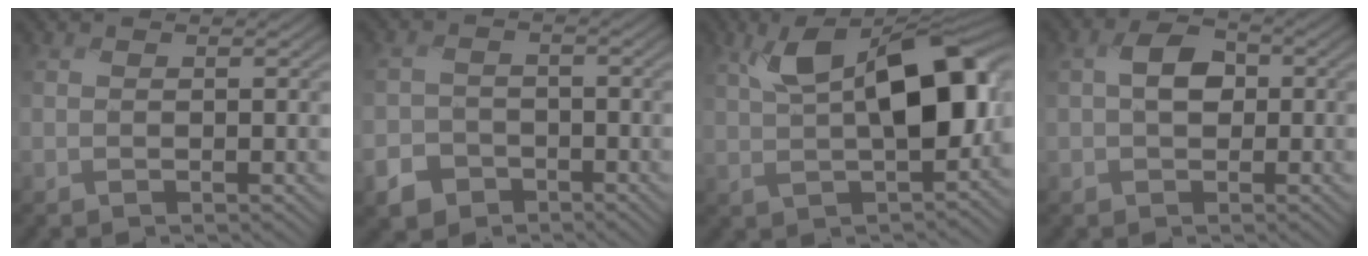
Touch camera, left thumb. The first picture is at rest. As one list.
[{"total": 6.1, "force": [-4.1, 4.4, 0.8], "torque": [-0.023, -0.018, -0.083]}, {"total": 13.5, "force": [2.9, 6.5, 11.5], "torque": [-0.197, 0.005, 0.051]}, {"total": 4.9, "force": [0.0, 3.5, 3.4], "torque": [-0.070, 0.010, -0.008]}]